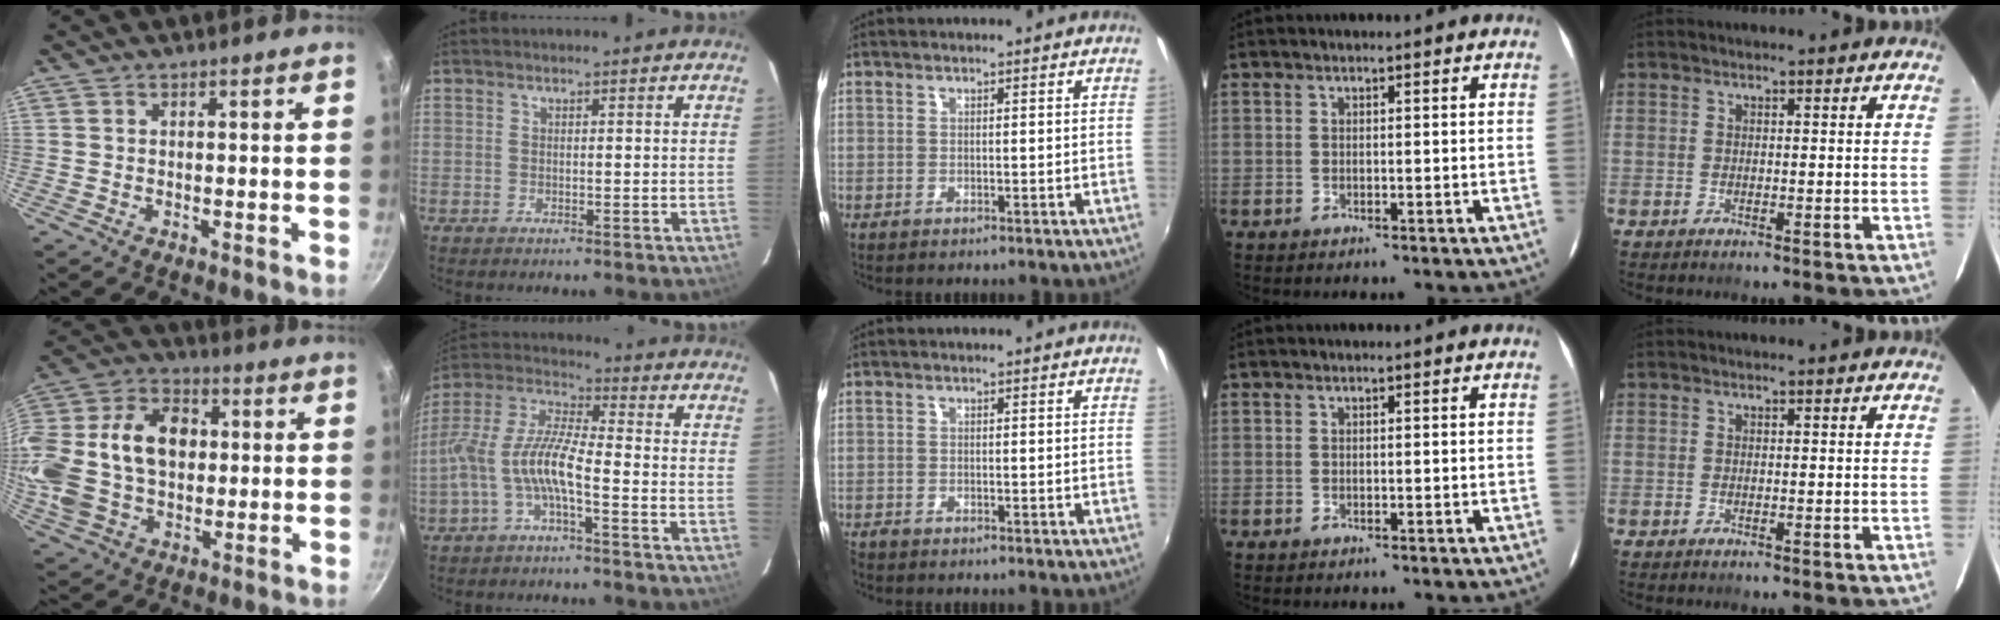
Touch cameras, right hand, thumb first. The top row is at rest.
{"thumb": {"total": 24.2, "force": [1.8, 17.0, 17.1], "torque": [-0.331, 0.033, 0.030]}, "index": {"total": 9.8, "force": [-3.8, 2.0, 8.8], "torque": [-0.200, 0.011, -0.076]}, "middle": {"total": 1.1, "force": [-1.1, 0.1, 0.3], "torque": [-0.007, -0.006, -0.022]}}